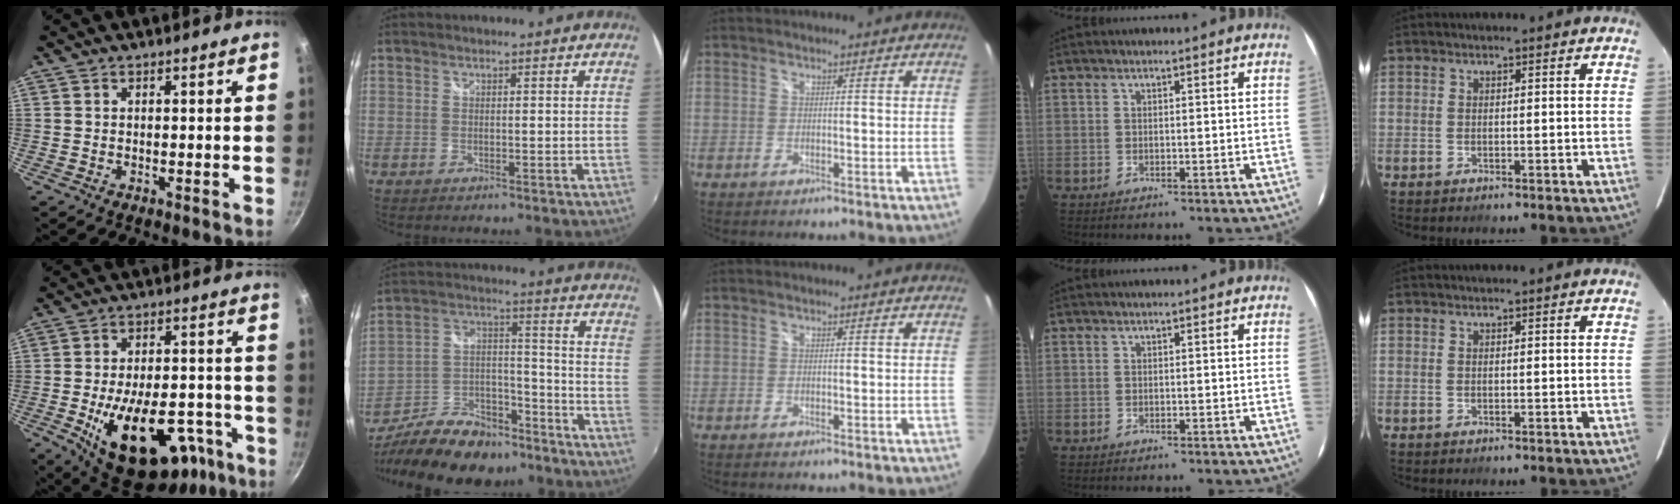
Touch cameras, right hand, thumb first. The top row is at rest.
{"thumb": {"total": 26.7, "force": [-11.8, 14.1, 19.4], "torque": [-0.245, 0.039, -0.150]}, "index": {"total": 24.0, "force": [-18.0, 10.9, 11.4], "torque": [-0.237, 0.019, -0.275]}}